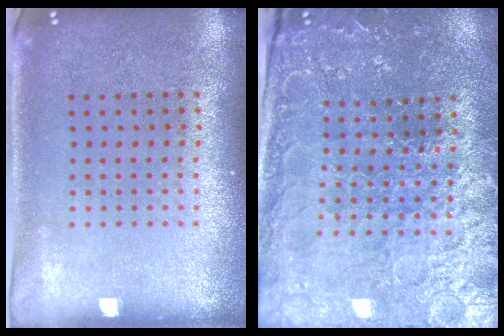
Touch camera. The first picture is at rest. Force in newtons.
{"total": 3.1, "press": 3.1, "slide": 0.5}